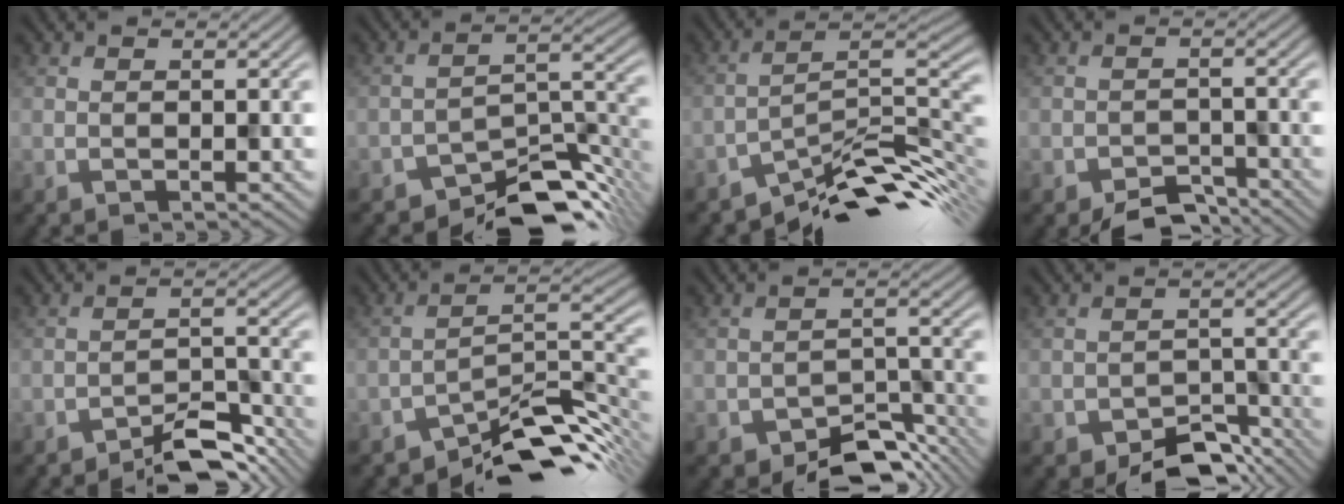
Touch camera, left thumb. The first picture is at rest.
{"total": 9.8, "force": [-7.8, 3.5, 4.8], "torque": [-0.052, -0.001, -0.139]}
{"total": 11.1, "force": [-7.9, 3.3, 7.1], "torque": [-0.099, 0.002, -0.142]}
{"total": 4.1, "force": [-3.5, 1.6, 1.5], "torque": [-0.022, -0.004, -0.060]}
{"total": 5.7, "force": [-4.6, 1.6, 3.0], "torque": [-0.039, 0.008, -0.076]}
{"total": 10.6, "force": [-8.1, 3.3, 6.0], "torque": [-0.078, 0.003, -0.153]}
{"total": 7.2, "force": [-5.5, 3.2, 3.4], "torque": [-0.041, -0.011, -0.088]}
{"total": 6.6, "force": [-4.9, 3.1, 3.1], "torque": [-0.040, -0.011, -0.078]}